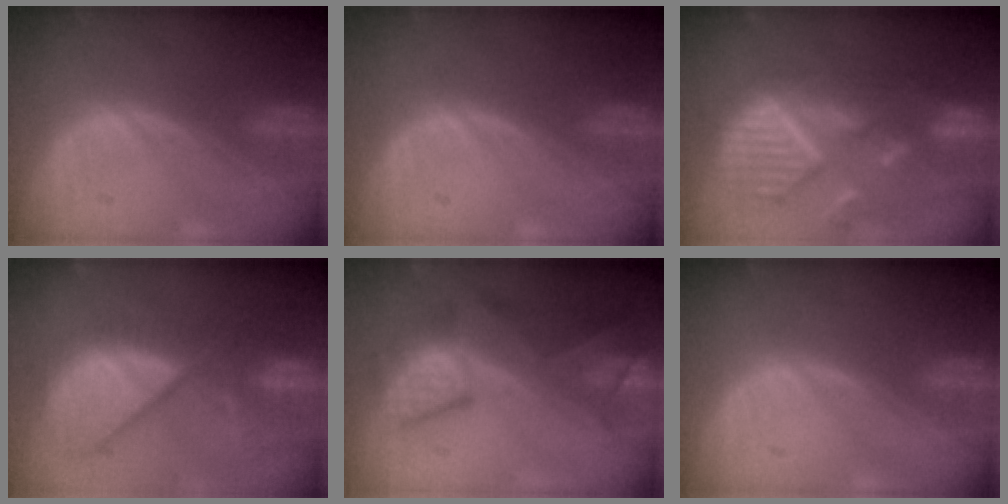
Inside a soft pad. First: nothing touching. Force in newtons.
{"total": 0.0}
{"total": 11.8, "press": 10.4, "slide": 5.5}
{"total": 11.7, "press": 10.4, "slide": 5.3}
{"total": 9.6, "press": 8.7, "slide": 4.1}
{"total": 0.0}